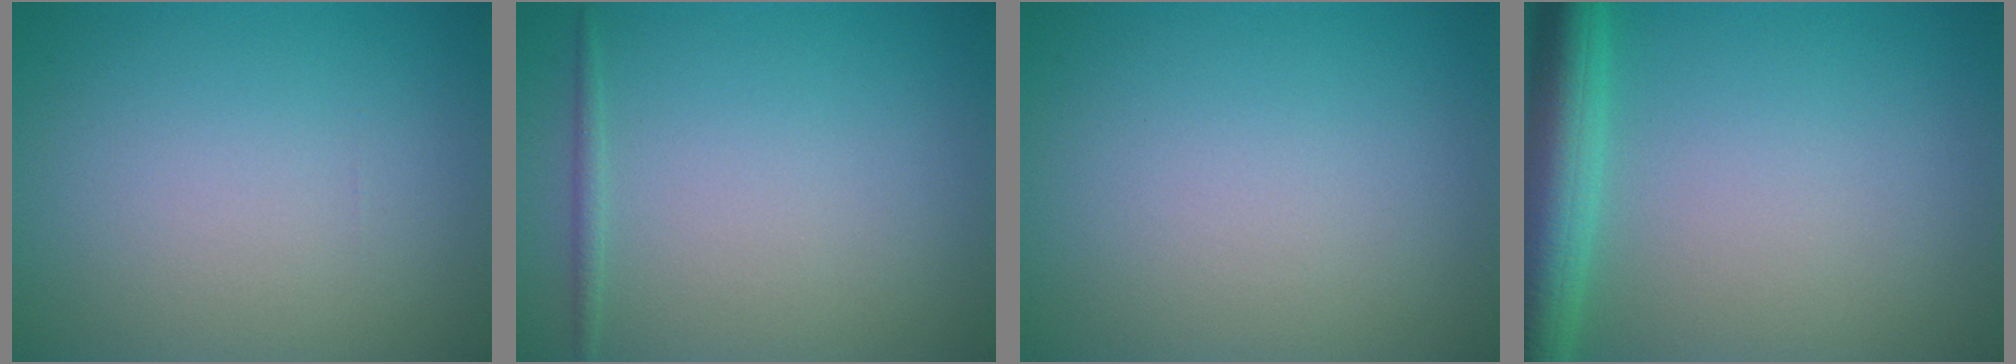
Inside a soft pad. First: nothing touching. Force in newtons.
{"total": 0.8, "press": 0.8, "slide": 0.1}
{"total": 0.0}
{"total": 5.3, "press": 5.3, "slide": 0.2}